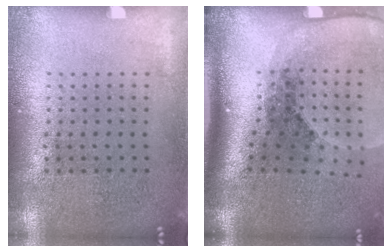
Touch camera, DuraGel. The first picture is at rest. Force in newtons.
{"total": 2.7, "press": 1.9, "slide": 2.0}